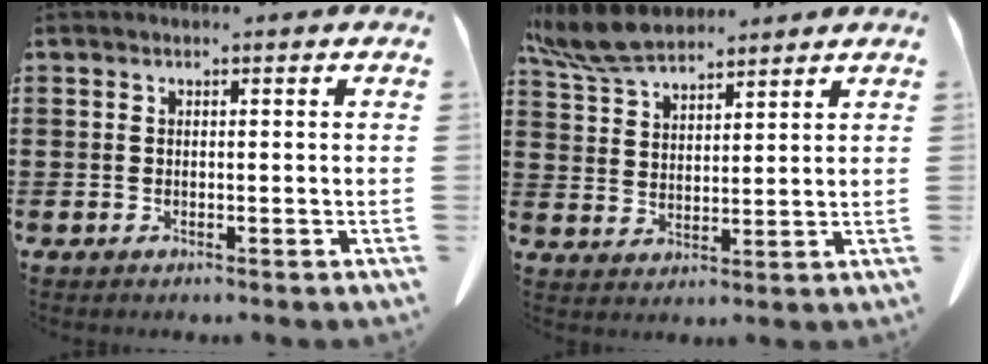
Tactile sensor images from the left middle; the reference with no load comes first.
{"total": 7.8, "force": [6.8, 2.2, 3.3], "torque": [-0.087, -0.011, 0.130]}